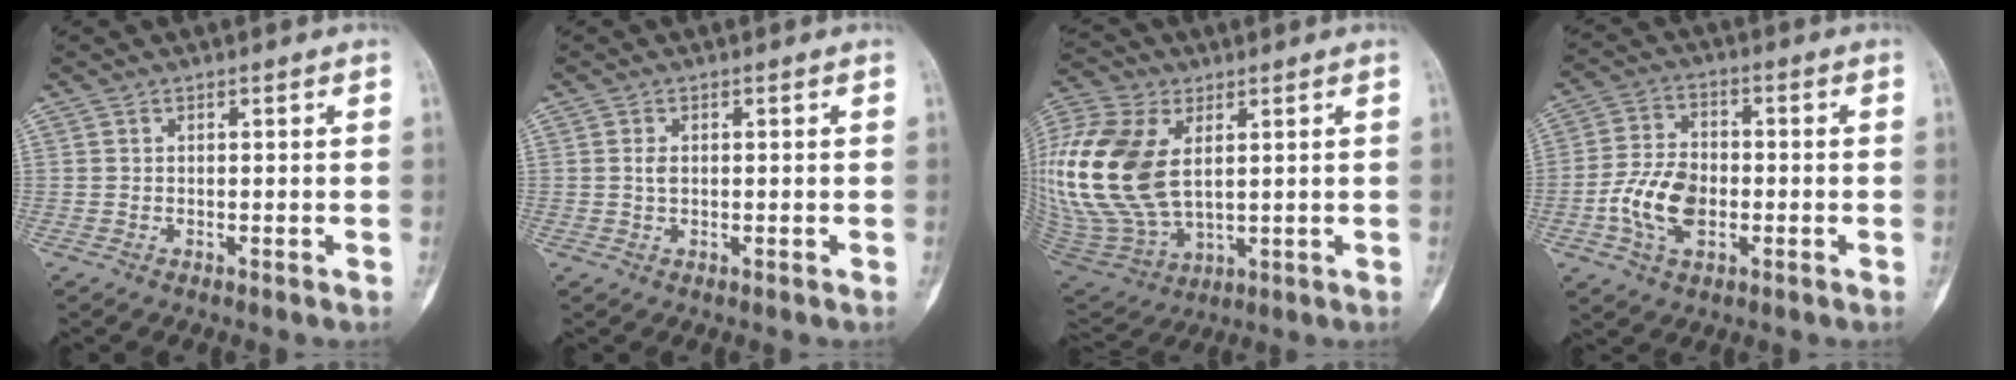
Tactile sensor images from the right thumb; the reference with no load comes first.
{"total": 1.3, "force": [0.2, 0.8, 1.0], "torque": [-0.014, -0.002, 0.004]}
{"total": 23.1, "force": [3.9, 14.0, 17.9], "torque": [-0.398, -0.024, 0.082]}
{"total": 10.2, "force": [-2.4, 6.4, 7.5], "torque": [-0.142, 0.014, -0.048]}